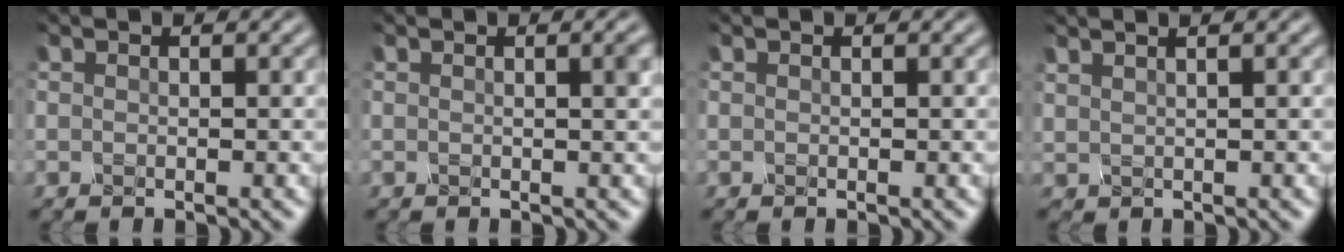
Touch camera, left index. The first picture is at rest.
{"total": 2.2, "force": [0.5, 0.9, 2.0], "torque": [-0.008, 0.003, 0.004]}
{"total": 0.0}
{"total": 3.5, "force": [2.3, 1.6, 2.1], "torque": [-0.005, 0.033, 0.005]}